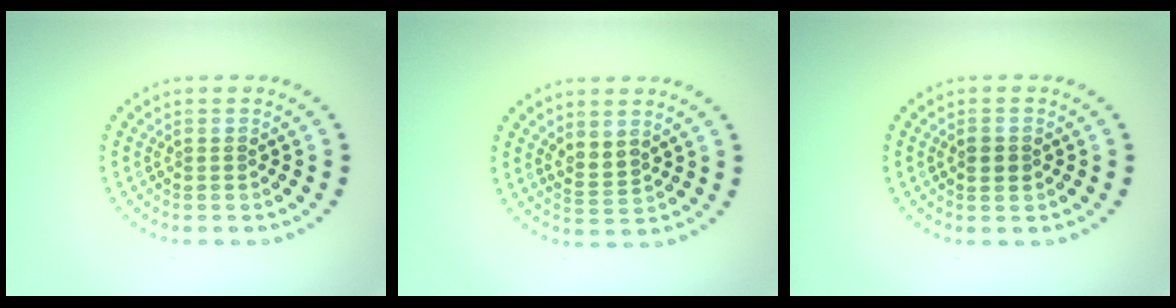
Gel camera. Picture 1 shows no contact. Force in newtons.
{"total": 1.8, "press": 1.5, "slide": 0.9}
{"total": 1.8, "press": 1.8, "slide": 0.1}